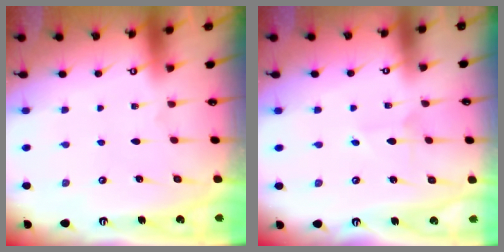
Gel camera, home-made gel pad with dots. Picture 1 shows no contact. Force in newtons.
{"total": 2.6, "press": 2.6, "slide": 0.2}